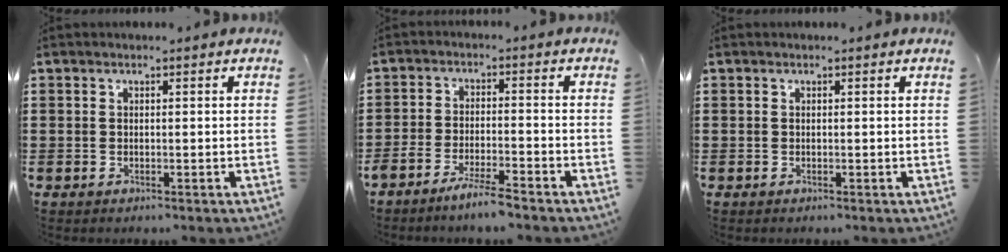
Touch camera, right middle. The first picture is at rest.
{"total": 4.3, "force": [-3.7, -0.1, 2.0], "torque": [-0.046, -0.008, -0.072]}
{"total": 0.0}